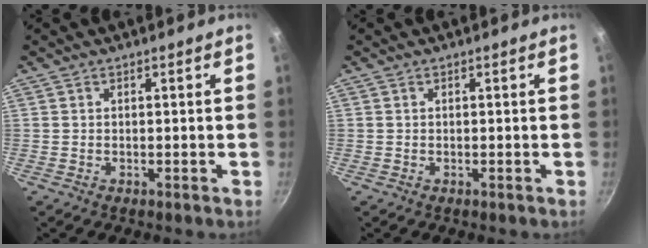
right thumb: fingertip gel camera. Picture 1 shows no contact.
{"total": 0.0}